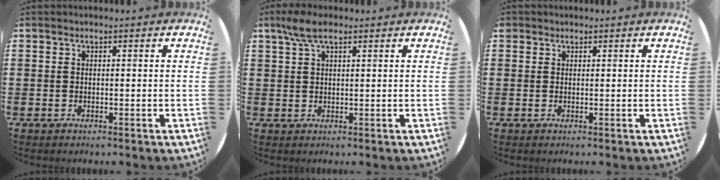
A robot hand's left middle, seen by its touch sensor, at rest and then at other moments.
{"total": 3.9, "force": [2.4, 1.2, 2.7], "torque": [-0.058, 0.007, 0.043]}
{"total": 0.6, "force": [0.5, 0.3, -0.1], "torque": [0.002, 0.004, 0.009]}